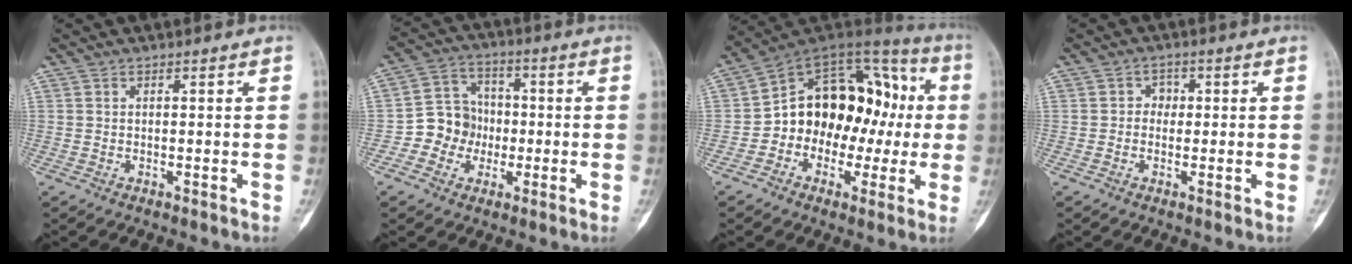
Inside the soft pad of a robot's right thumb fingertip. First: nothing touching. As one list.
[{"total": 9.1, "force": [-1.9, 8.4, 2.9], "torque": [-0.006, 0.030, -0.044]}, {"total": 19.9, "force": [-1.1, 14.4, 13.8], "torque": [-0.146, 0.071, -0.018]}, {"total": 2.3, "force": [0.0, 2.1, 1.0], "torque": [0.005, 0.008, -0.009]}]